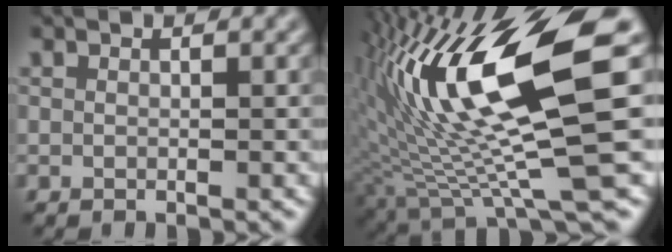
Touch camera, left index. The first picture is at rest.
{"total": 15.5, "force": [2.7, 3.7, 14.8], "torque": [-0.275, -0.005, 0.058]}